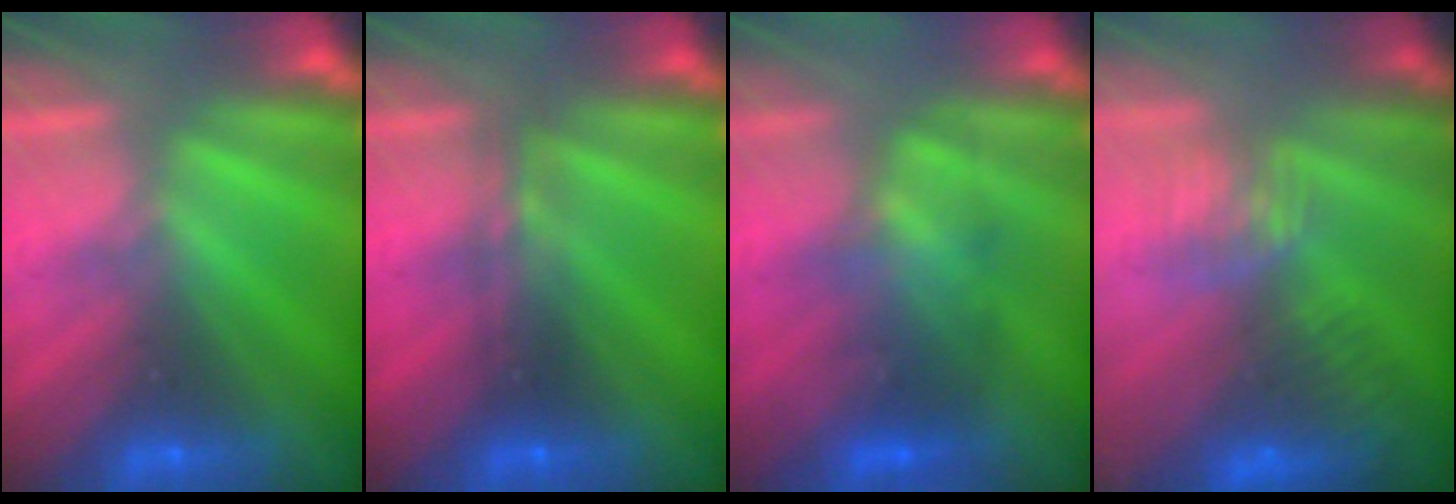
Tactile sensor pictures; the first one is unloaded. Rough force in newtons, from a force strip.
{"total": 2.3}
{"total": 3.8}
{"total": 7.8}